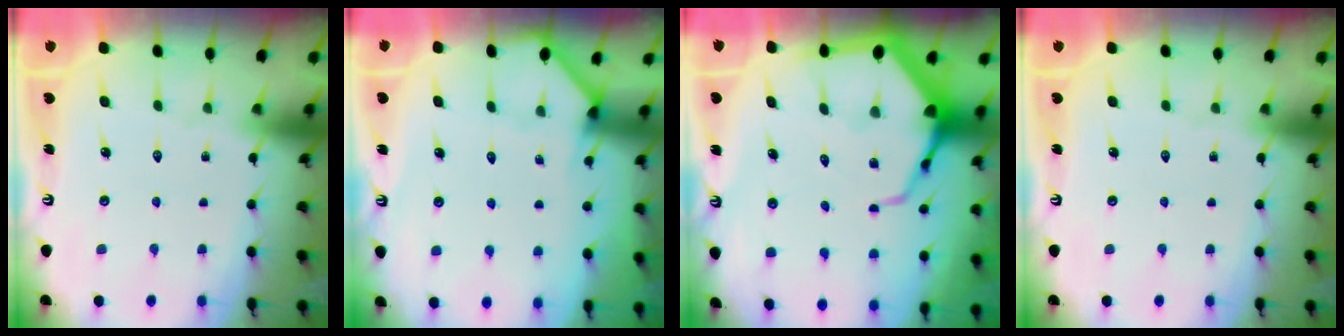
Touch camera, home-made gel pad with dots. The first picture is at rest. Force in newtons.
{"total": 2.3, "press": 2.3, "slide": 0.1}
{"total": 10.3, "press": 10.3, "slide": 1.1}
{"total": 0.0}